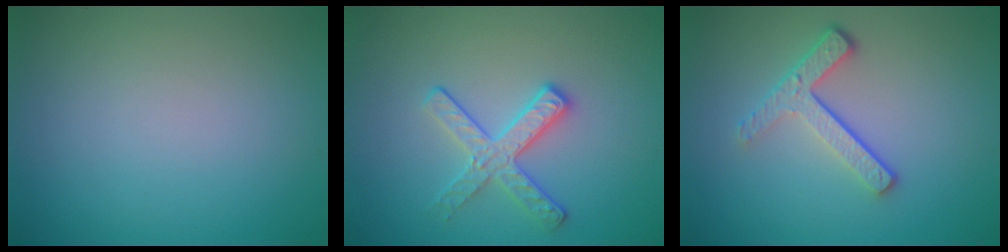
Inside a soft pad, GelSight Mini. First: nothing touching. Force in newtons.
{"total": 2.8, "press": 2.7, "slide": 0.7}
{"total": 3.6, "press": 2.6, "slide": 2.5}